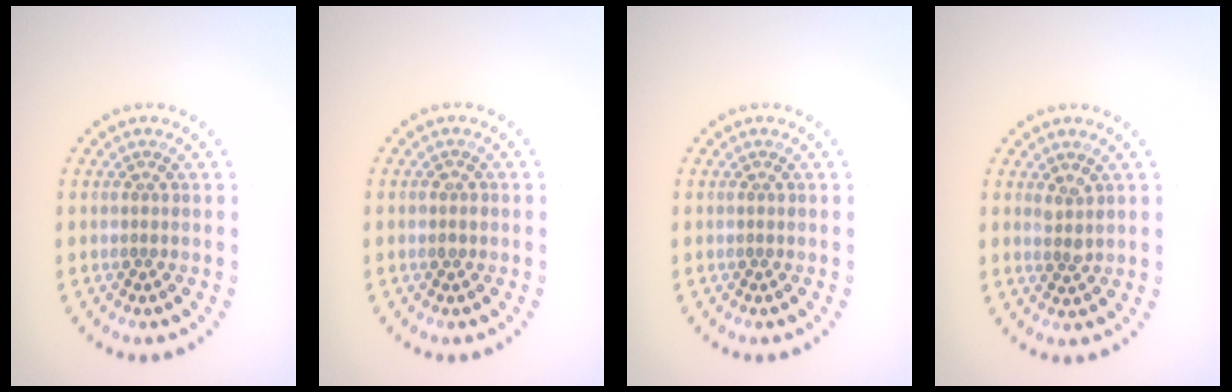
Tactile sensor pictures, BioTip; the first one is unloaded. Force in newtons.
{"total": 0.9, "press": 0.9, "slide": 0.2}
{"total": 0.0}
{"total": 1.1, "press": 1.0, "slide": 0.5}